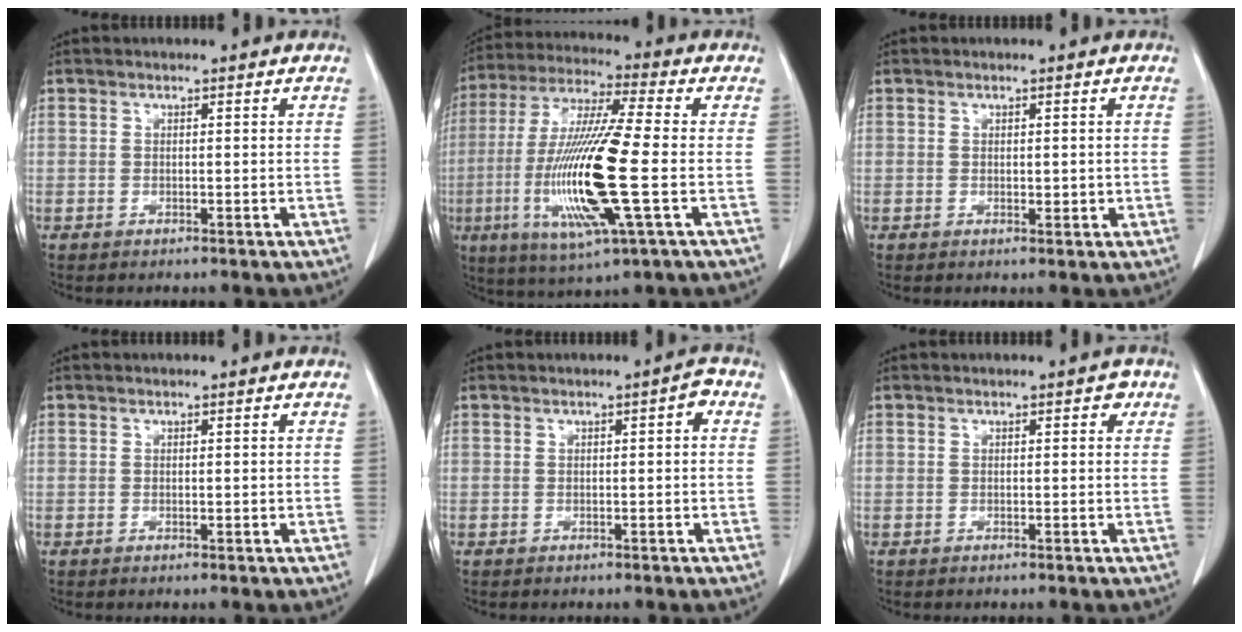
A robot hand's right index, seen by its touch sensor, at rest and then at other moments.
{"total": 18.3, "force": [-3.3, 1.0, 18.0], "torque": [-0.376, -0.016, -0.064]}
{"total": 1.7, "force": [0.1, 0.8, 1.5], "torque": [-0.023, -0.005, 0.005]}
{"total": 0.7, "force": [0.1, 0.2, 0.7], "torque": [-0.014, -0.004, 0.003]}
{"total": 2.3, "force": [0.6, 0.6, 2.1], "torque": [-0.029, 0.008, 0.006]}
{"total": 1.5, "force": [0.8, 0.4, 1.2], "torque": [-0.016, -0.002, 0.010]}